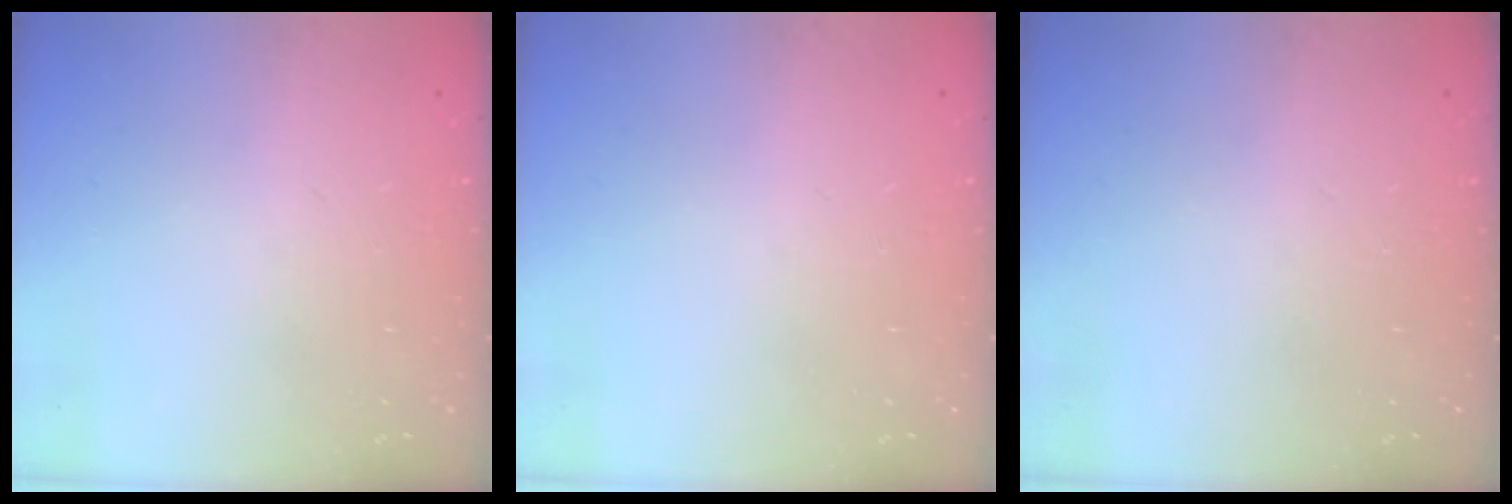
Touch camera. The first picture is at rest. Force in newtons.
{"total": 0.0}
{"total": 0.0}